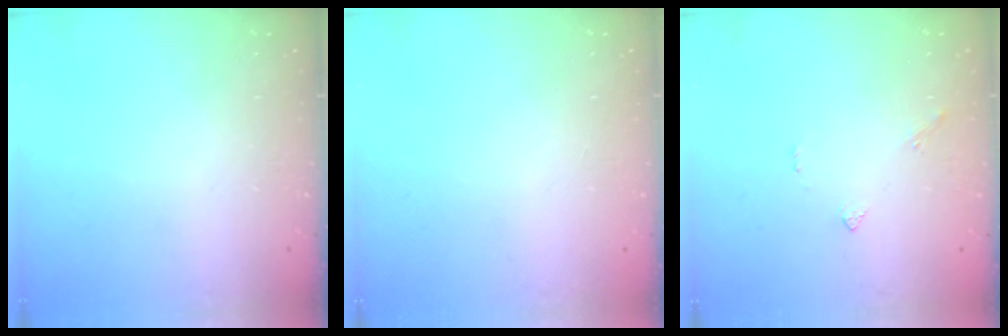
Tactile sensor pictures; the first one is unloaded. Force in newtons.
{"total": 2.4, "press": 2.3, "slide": 0.2}
{"total": 1.6, "press": 1.5, "slide": 0.5}